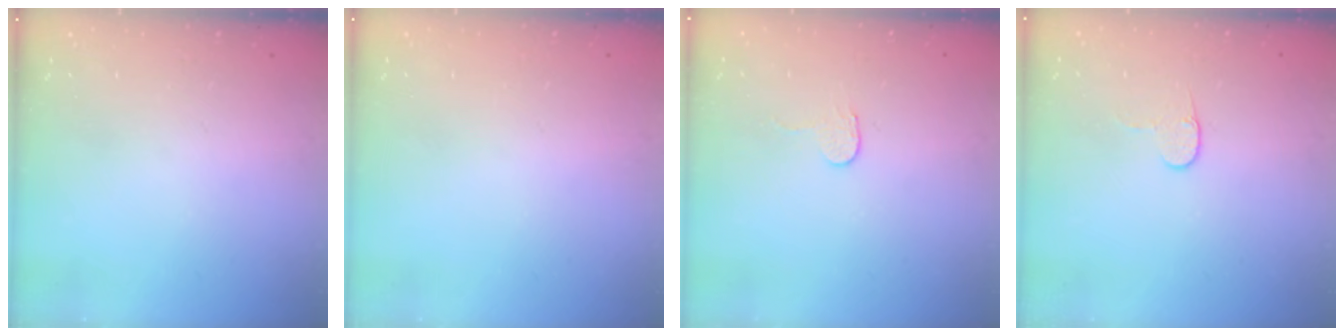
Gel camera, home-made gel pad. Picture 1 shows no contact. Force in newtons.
{"total": 0.0}
{"total": 2.7, "press": 2.7, "slide": 0.2}
{"total": 4.3, "press": 4.3, "slide": 0.4}